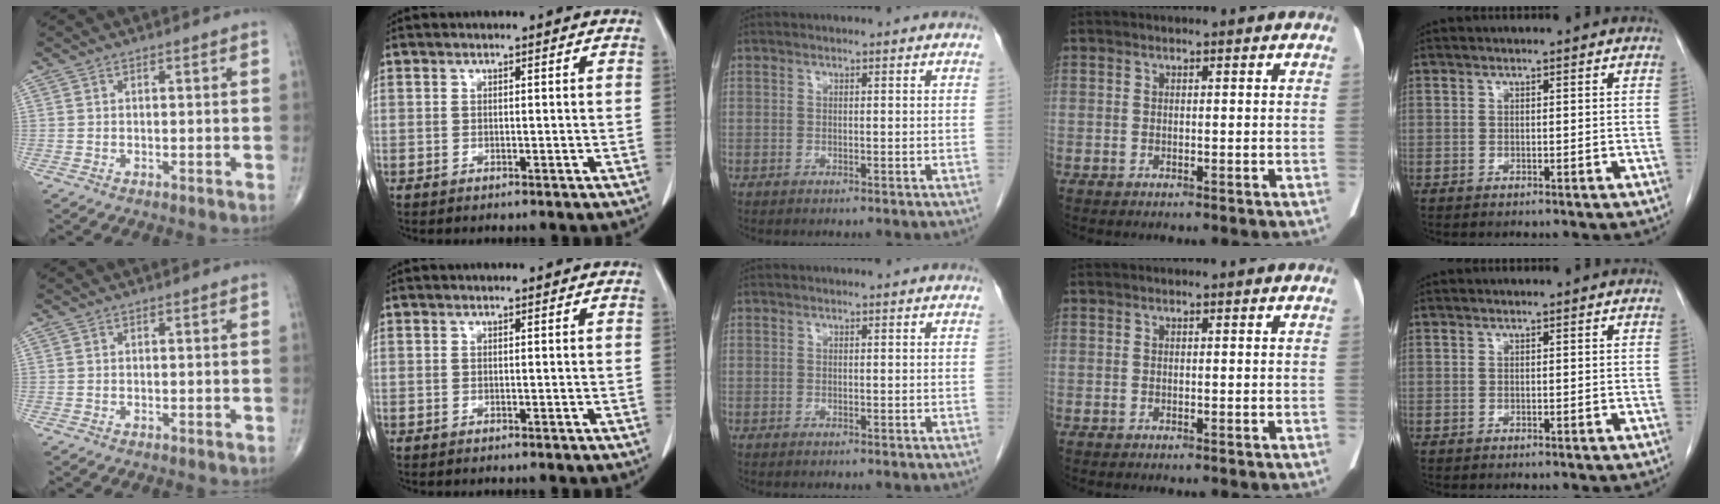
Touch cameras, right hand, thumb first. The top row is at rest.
{}